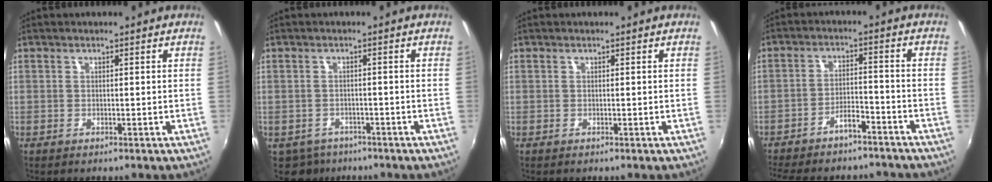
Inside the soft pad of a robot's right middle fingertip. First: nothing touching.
{"total": 4.3, "force": [-3.0, 3.0, 0.8], "torque": [-0.029, -0.008, -0.045]}
{"total": 0.0}
{"total": 11.8, "force": [-10.4, 3.2, 4.5], "torque": [-0.108, 0.017, -0.154]}